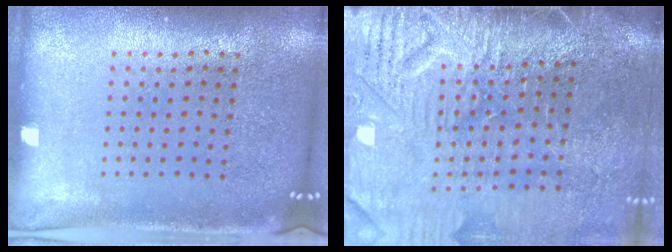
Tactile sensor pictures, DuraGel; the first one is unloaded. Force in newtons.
{"total": 4.8, "press": 4.2, "slide": 2.4}